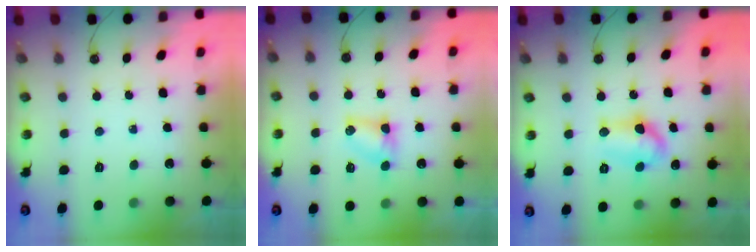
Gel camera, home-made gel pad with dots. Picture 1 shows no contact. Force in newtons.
{"total": 4.2, "press": 4.1, "slide": 0.5}
{"total": 10.6, "press": 10.6, "slide": 0.9}